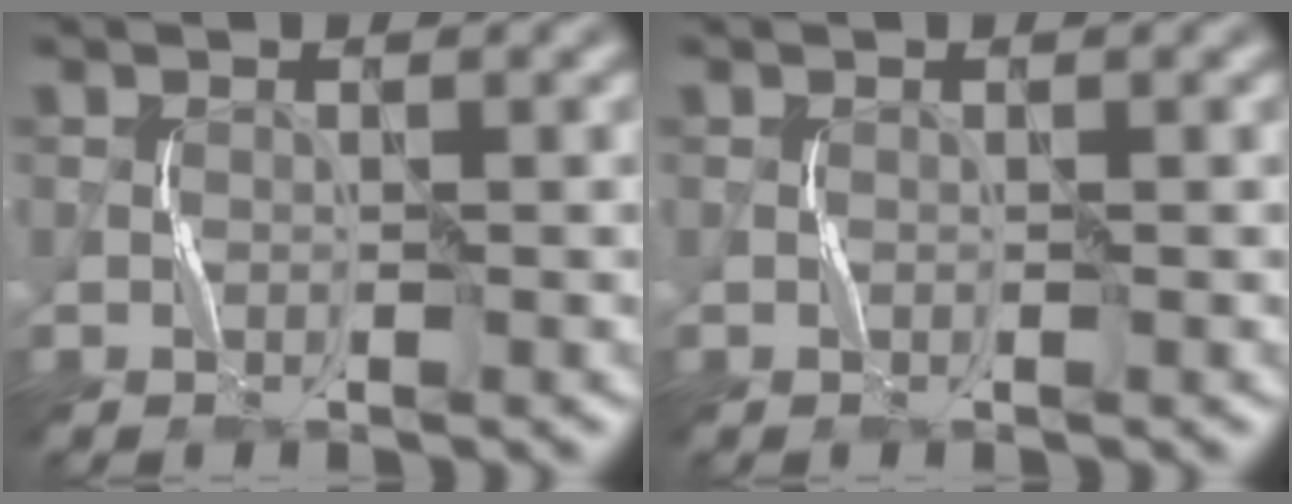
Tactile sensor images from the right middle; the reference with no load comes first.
{"total": 0.0}